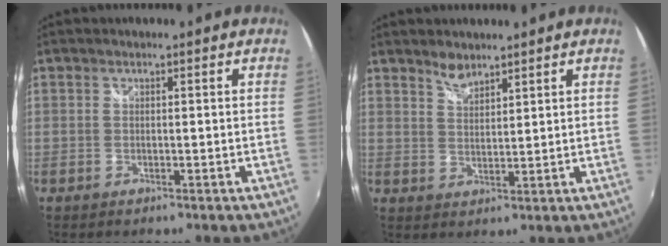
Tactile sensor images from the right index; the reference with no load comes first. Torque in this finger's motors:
{"motor_torque": [0.00, 0.00, 0.00, 0.03]}